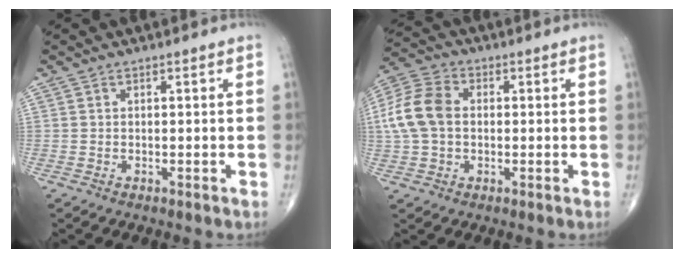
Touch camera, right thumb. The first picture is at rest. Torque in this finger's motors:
{"motor_torque": [-0.15, 0.46, 0.35, 0.27, 0.19]}